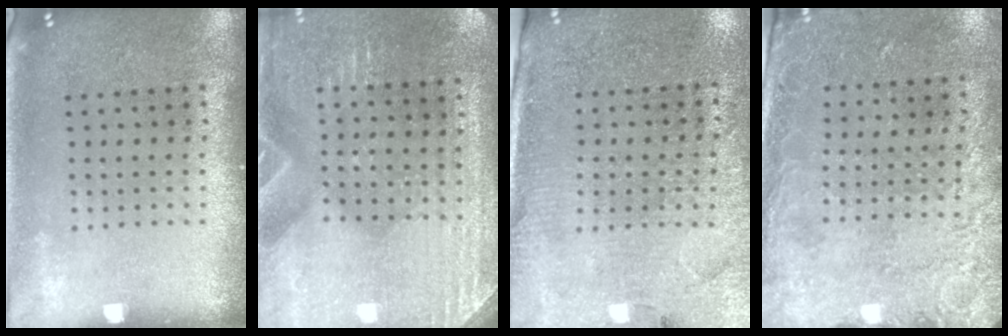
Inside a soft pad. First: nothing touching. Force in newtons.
{"total": 3.0, "press": 2.9, "slide": 0.3}
{"total": 3.0, "press": 2.8, "slide": 0.9}
{"total": 2.7, "press": 2.0, "slide": 1.8}